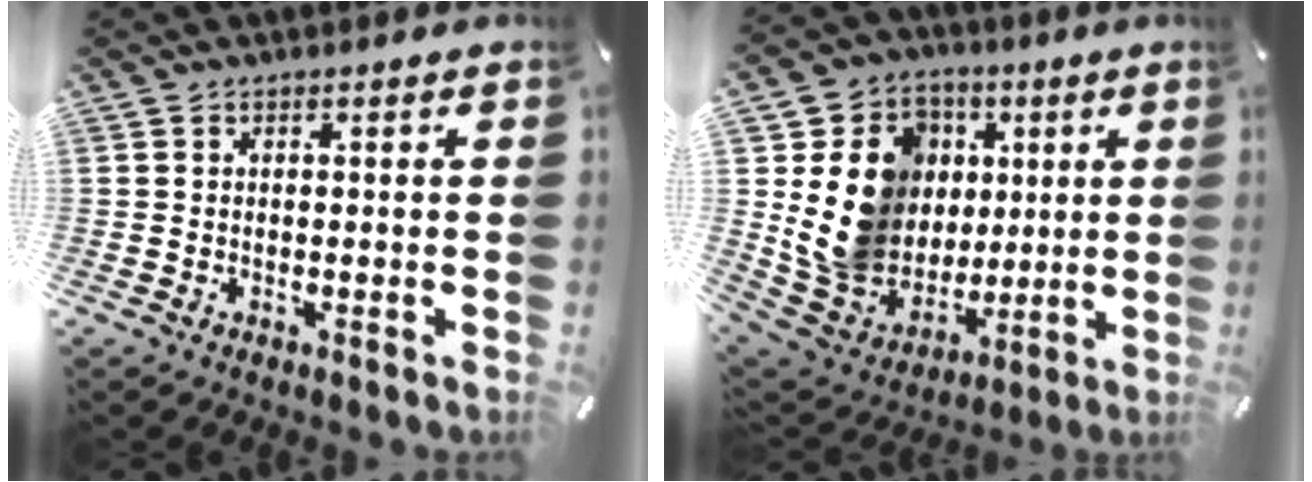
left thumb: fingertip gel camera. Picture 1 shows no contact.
{"total": 18.8, "force": [3.0, 16.5, 8.5], "torque": [-0.163, -0.009, 0.073]}